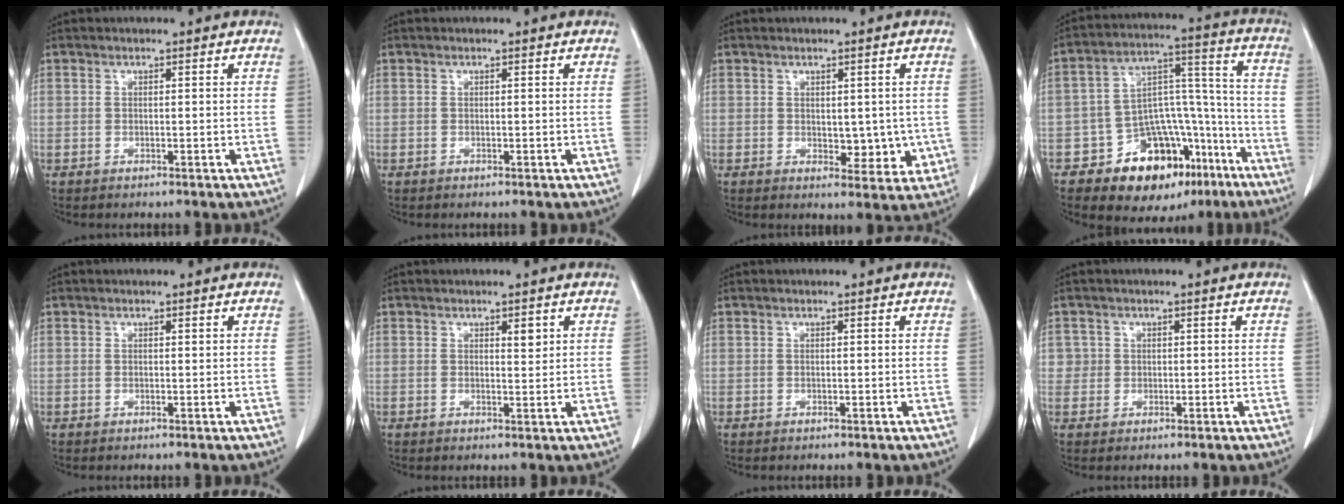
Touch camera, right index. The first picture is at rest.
{"total": 0.0}
{"total": 5.1, "force": [-0.2, 3.1, 4.0], "torque": [-0.035, -0.006, 0.009]}
{"total": 17.4, "force": [-10.4, 10.2, 9.5], "torque": [-0.111, 0.068, -0.149]}
{"total": 0.0}
{"total": 1.7, "force": [0.9, 0.5, 1.4], "torque": [-0.020, -0.005, 0.013]}
{"total": 0.0}
{"total": 1.9, "force": [0.4, 1.8, -0.2], "torque": [0.022, 0.003, 0.001]}